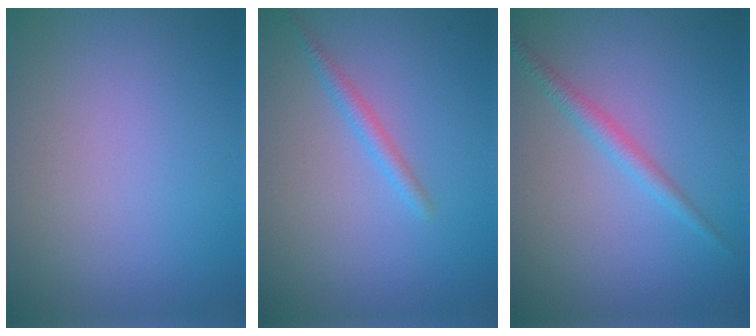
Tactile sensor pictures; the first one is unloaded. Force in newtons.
{"total": 1.4, "press": 1.4, "slide": 0.1}
{"total": 1.8, "press": 1.8, "slide": 0.0}